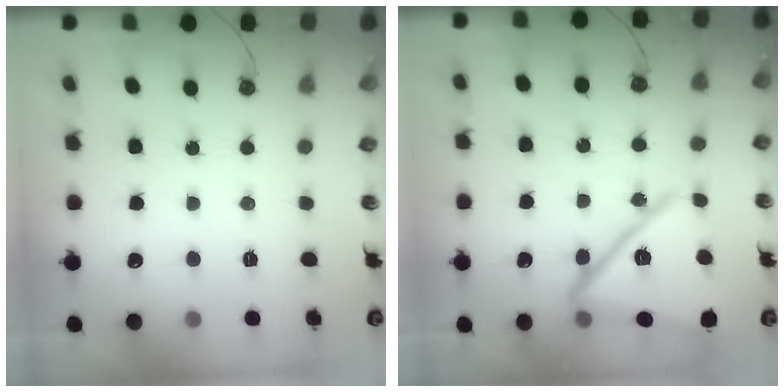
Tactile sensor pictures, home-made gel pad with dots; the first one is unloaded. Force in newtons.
{"total": 21.0, "press": 20.8, "slide": 2.3}